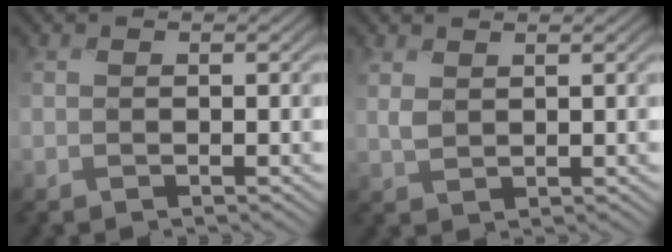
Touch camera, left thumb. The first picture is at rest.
{"total": 1.7, "force": [1.1, 0.7, 0.9], "torque": [-0.029, -0.001, 0.027]}